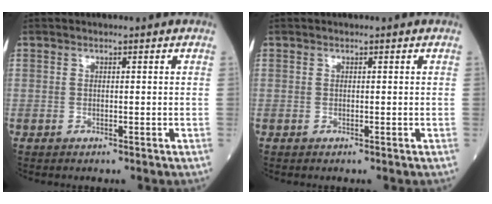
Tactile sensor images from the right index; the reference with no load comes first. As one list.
[{"total": 0.0}]